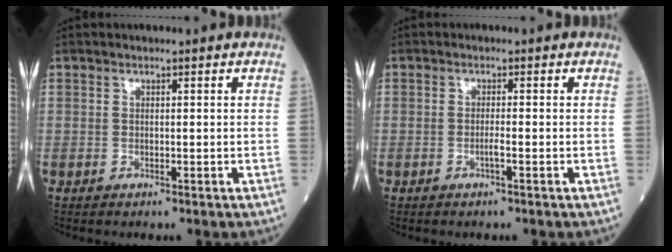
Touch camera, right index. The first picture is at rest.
{"total": 1.4, "force": [-0.6, -0.1, 1.3], "torque": [-0.026, -0.001, -0.011]}